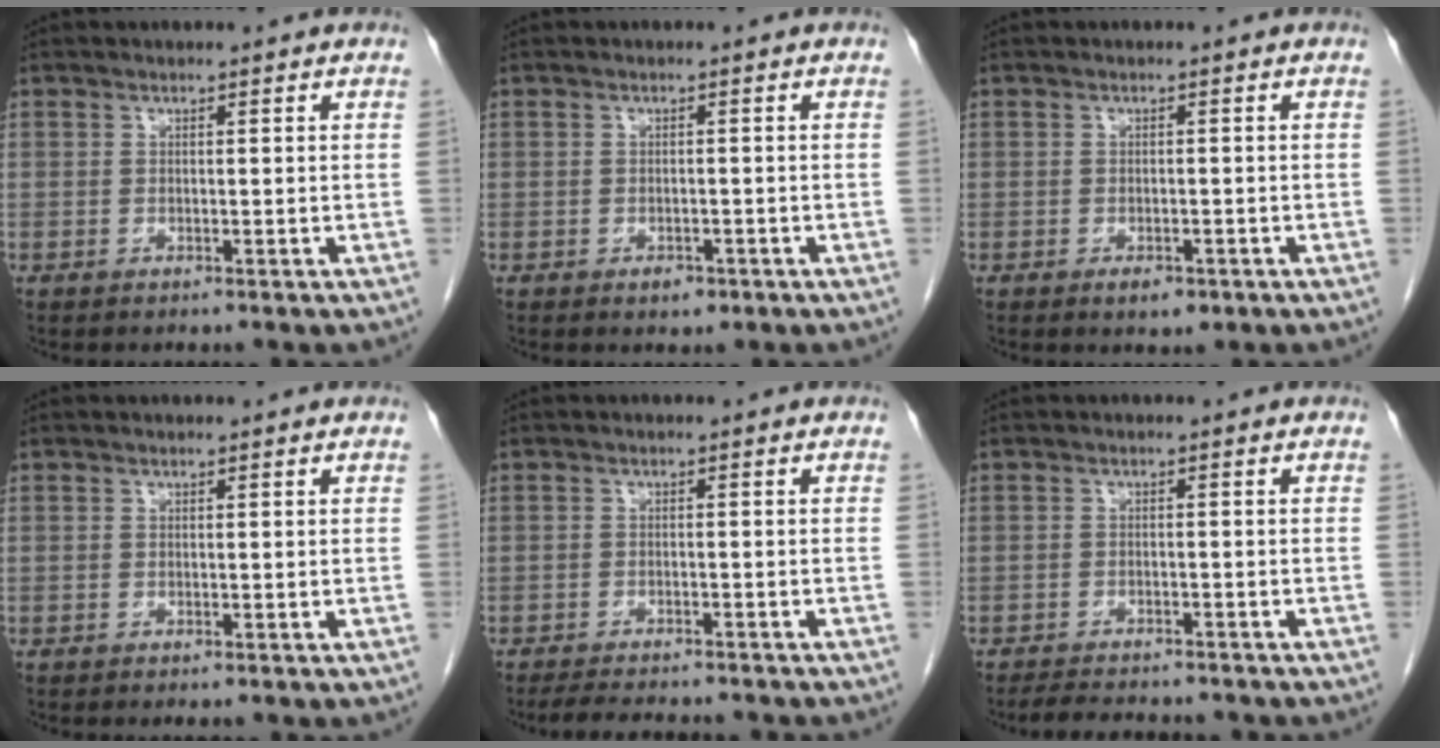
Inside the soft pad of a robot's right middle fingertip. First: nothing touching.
{"total": 1.7, "force": [-1.0, 1.1, 0.9], "torque": [-0.010, 0.003, -0.008]}
{"total": 2.3, "force": [-1.4, 1.1, 1.6], "torque": [-0.022, 0.001, -0.012]}
{"total": 0.0}
{"total": 9.4, "force": [-8.5, 1.7, 3.7], "torque": [-0.055, -0.011, -0.113]}
{"total": 8.4, "force": [-7.6, 1.9, 3.1], "torque": [-0.048, -0.006, -0.102]}